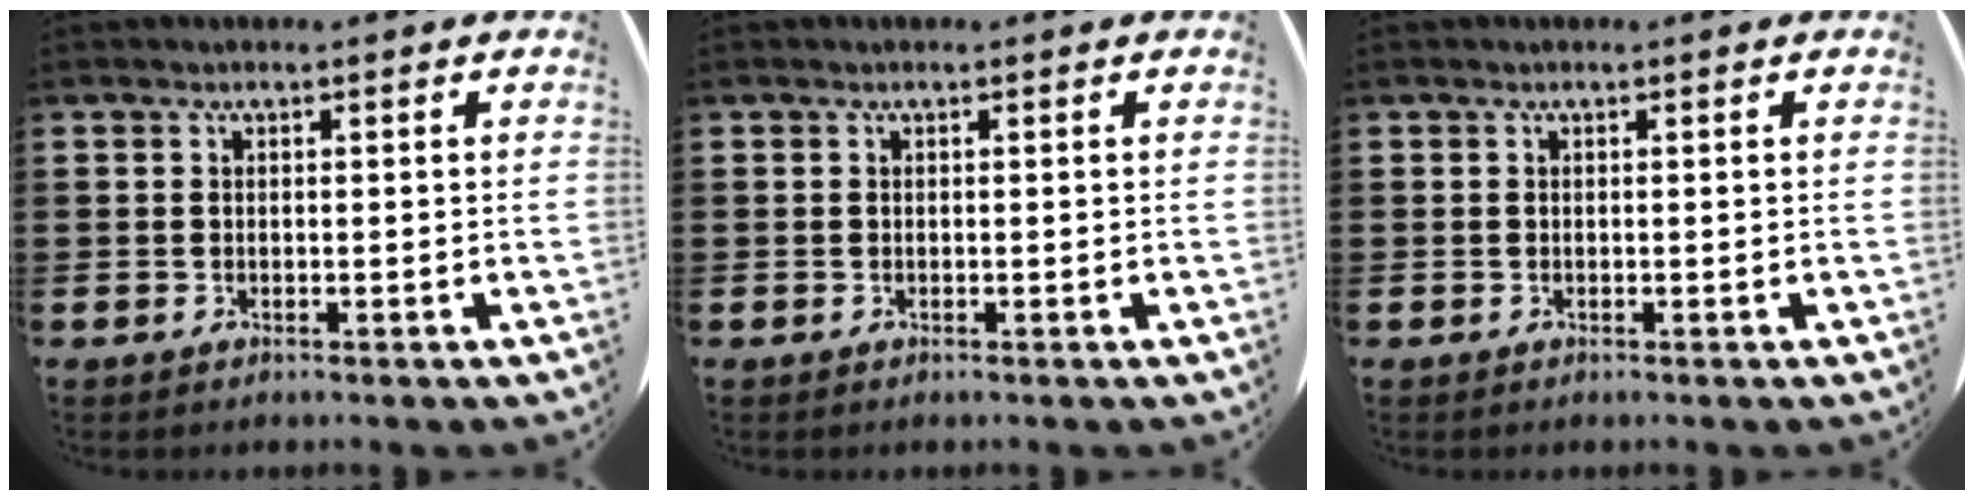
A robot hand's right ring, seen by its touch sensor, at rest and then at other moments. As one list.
[{"total": 0.0}, {"total": 0.0}]